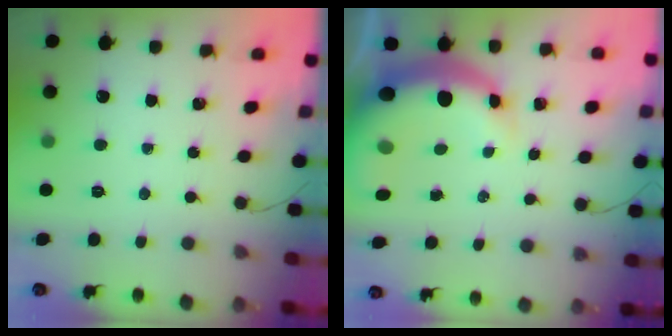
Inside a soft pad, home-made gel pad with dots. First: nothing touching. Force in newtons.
{"total": 9.1, "press": 8.7, "slide": 2.4}